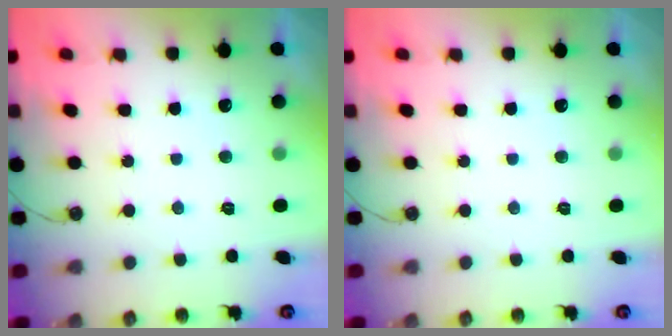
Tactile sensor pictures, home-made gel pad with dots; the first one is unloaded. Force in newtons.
{"total": 0.0}